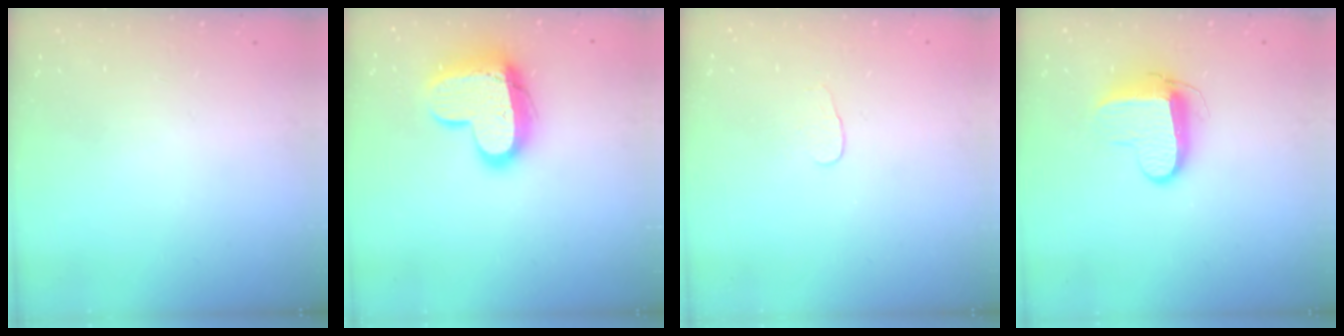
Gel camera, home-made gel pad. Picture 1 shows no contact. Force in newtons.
{"total": 16.9, "press": 16.8, "slide": 1.4}
{"total": 3.8, "press": 3.8, "slide": 0.3}
{"total": 8.9, "press": 8.9, "slide": 0.9}